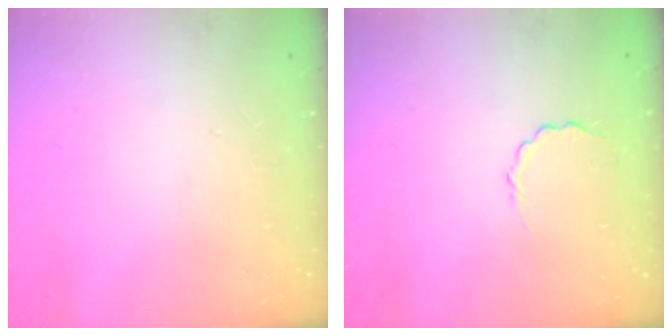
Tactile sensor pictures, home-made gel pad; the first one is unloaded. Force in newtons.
{"total": 2.9, "press": 2.7, "slide": 0.9}